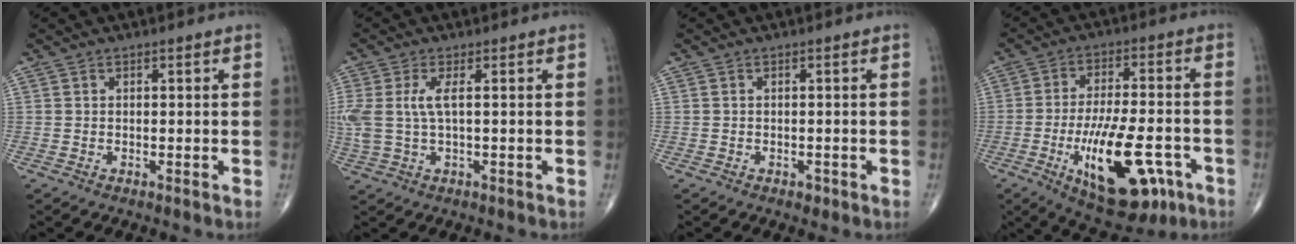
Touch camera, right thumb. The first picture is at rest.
{"total": 6.1, "force": [1.0, 2.1, 5.7], "torque": [-0.167, 0.009, 0.024]}
{"total": 1.0, "force": [-0.6, 0.7, 0.6], "torque": [-0.007, 0.000, -0.007]}
{"total": 18.6, "force": [-6.9, 7.7, 15.5], "torque": [-0.241, 0.018, -0.094]}